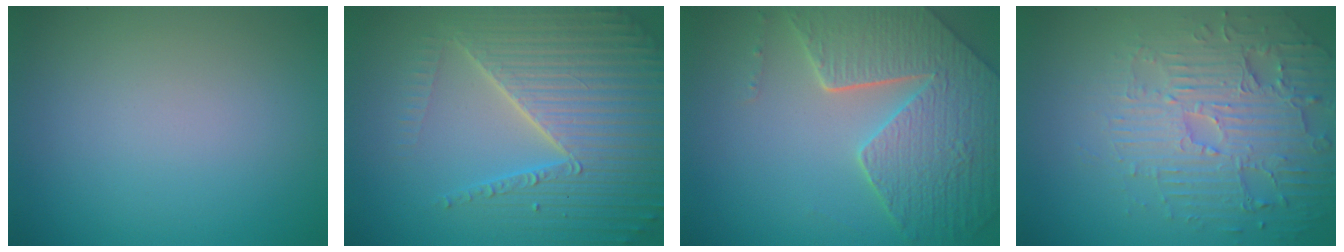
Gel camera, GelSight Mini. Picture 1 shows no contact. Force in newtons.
{"total": 7.0, "press": 6.8, "slide": 1.5}
{"total": 8.0, "press": 5.8, "slide": 5.5}
{"total": 5.4, "press": 4.7, "slide": 2.7}